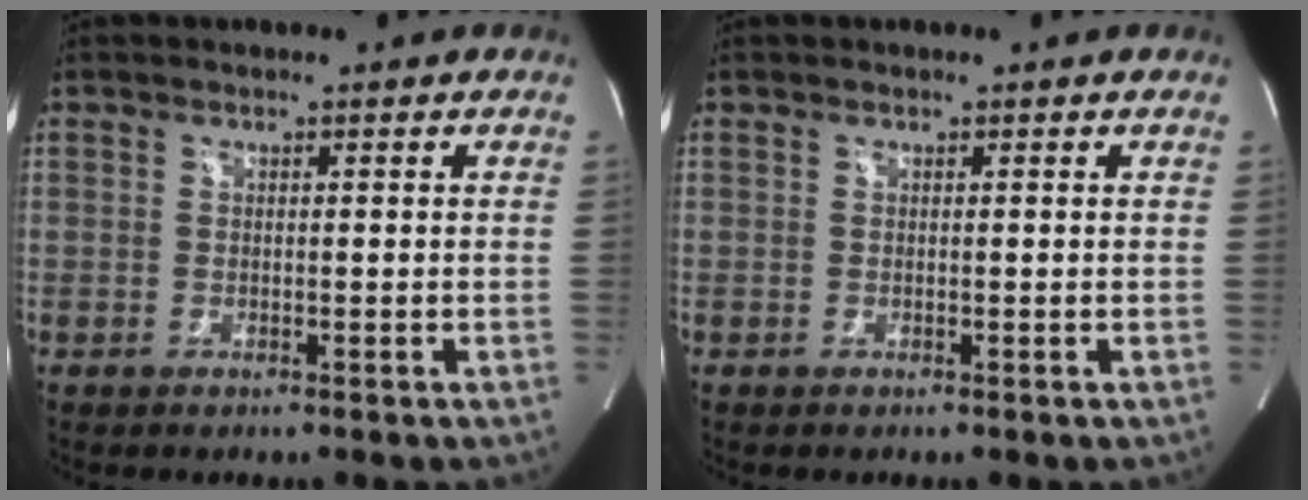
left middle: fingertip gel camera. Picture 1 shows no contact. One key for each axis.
{"total": 0.0}